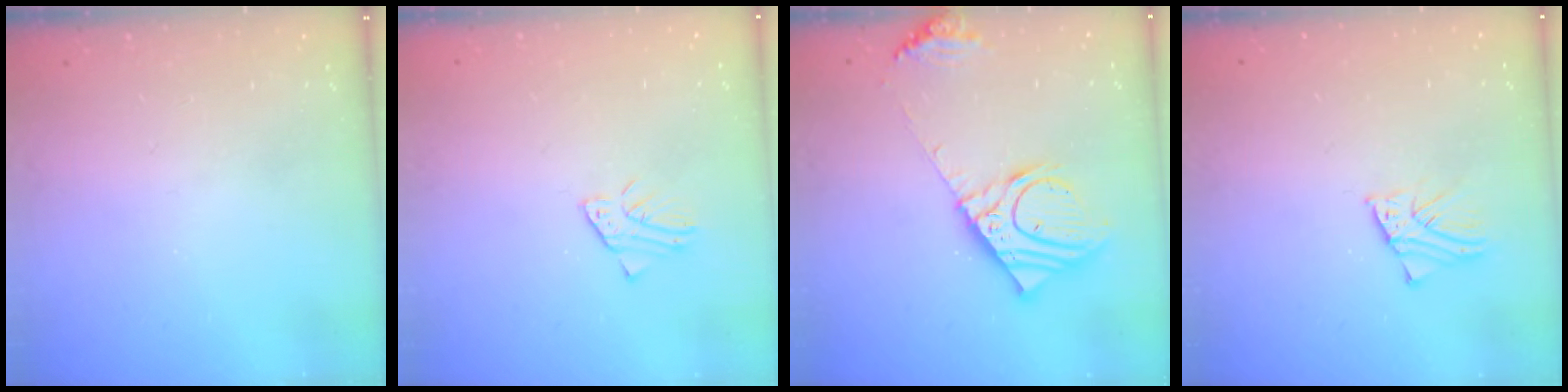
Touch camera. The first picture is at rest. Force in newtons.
{"total": 1.2, "press": 1.2, "slide": 0.1}
{"total": 15.9, "press": 15.6, "slide": 3.1}
{"total": 2.6, "press": 2.6, "slide": 0.1}